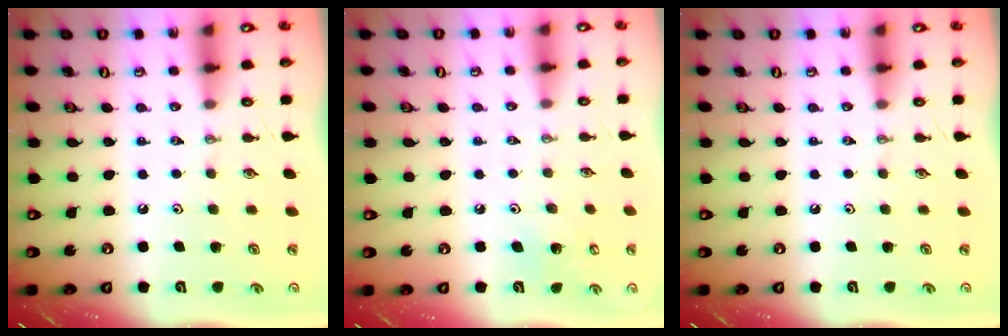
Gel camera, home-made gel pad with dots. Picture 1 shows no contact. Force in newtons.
{"total": 6.0, "press": 6.0, "slide": 0.4}
{"total": 0.0}